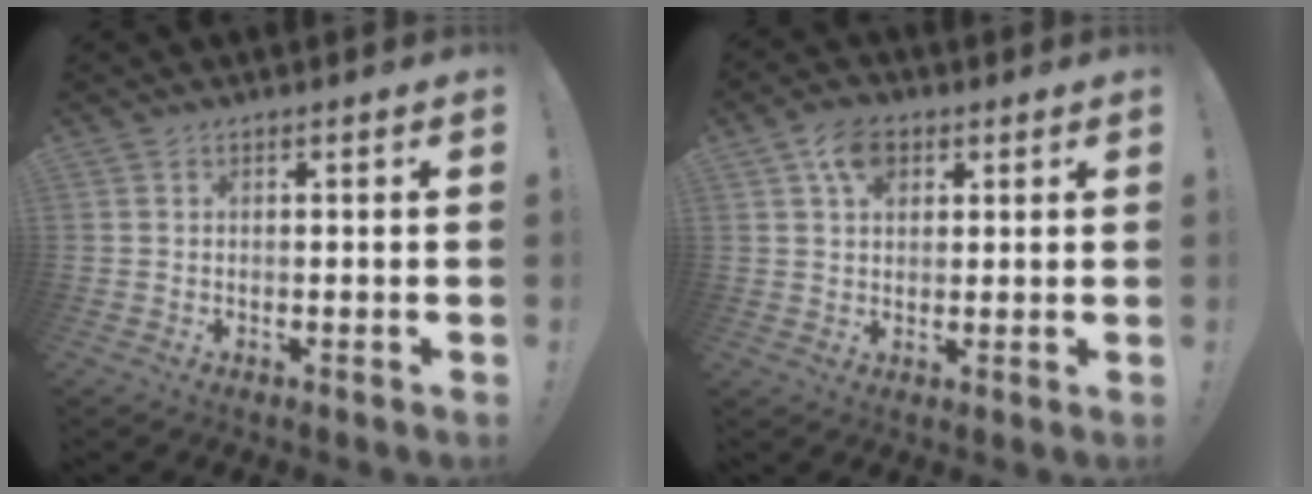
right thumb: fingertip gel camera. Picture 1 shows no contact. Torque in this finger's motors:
{"motor_torque": [-0.11, 0.12, 0.00, 0.00, 0.00]}